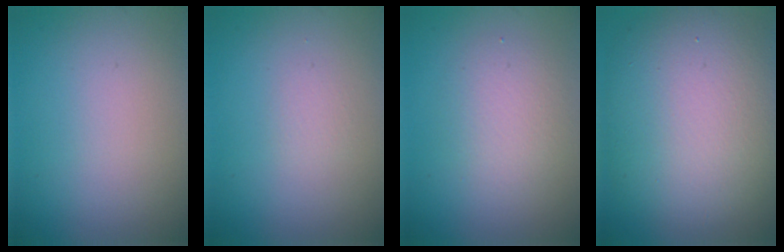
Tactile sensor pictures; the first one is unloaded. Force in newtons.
{"total": 0.0}
{"total": 2.8, "press": 2.8, "slide": 0.3}
{"total": 12.5, "press": 12.5, "slide": 1.0}